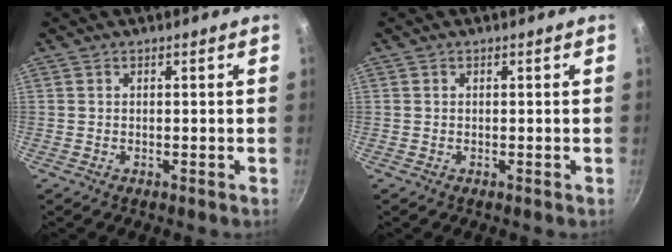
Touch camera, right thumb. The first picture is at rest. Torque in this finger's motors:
{"motor_torque": [0.16, 0.03, 0.04, 0.32, 0.00]}